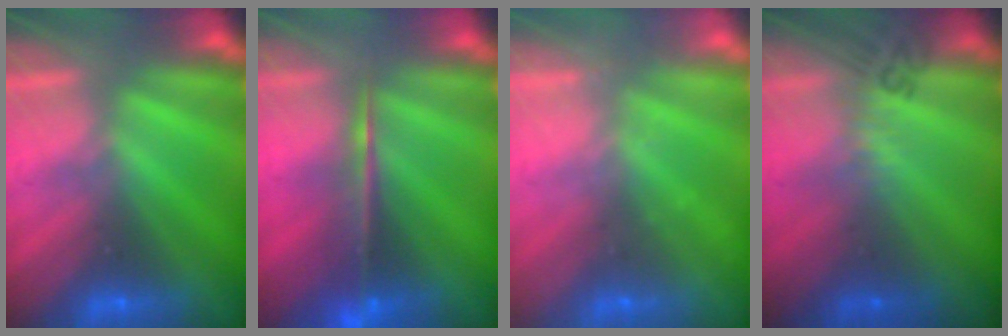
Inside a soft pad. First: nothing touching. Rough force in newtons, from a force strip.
{"total": 5.7}
{"total": 2.1}
{"total": 2.4}